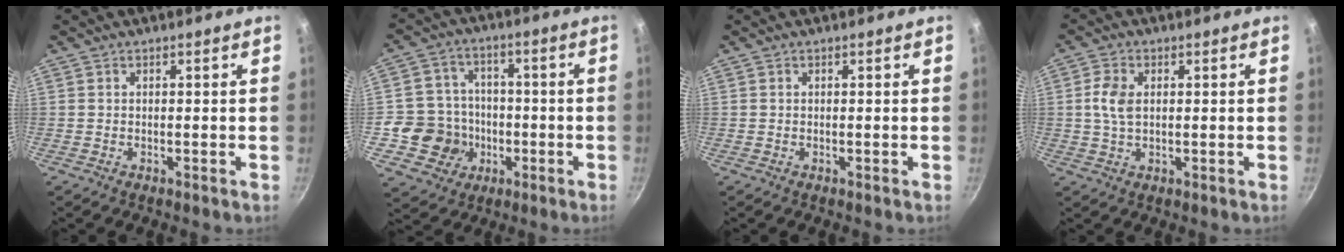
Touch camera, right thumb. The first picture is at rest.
{"total": 11.1, "force": [-2.6, 10.4, 2.9], "torque": [-0.021, 0.030, -0.046]}
{"total": 0.0}
{"total": 4.9, "force": [0.7, 3.0, 3.8], "torque": [-0.073, 0.005, 0.012]}